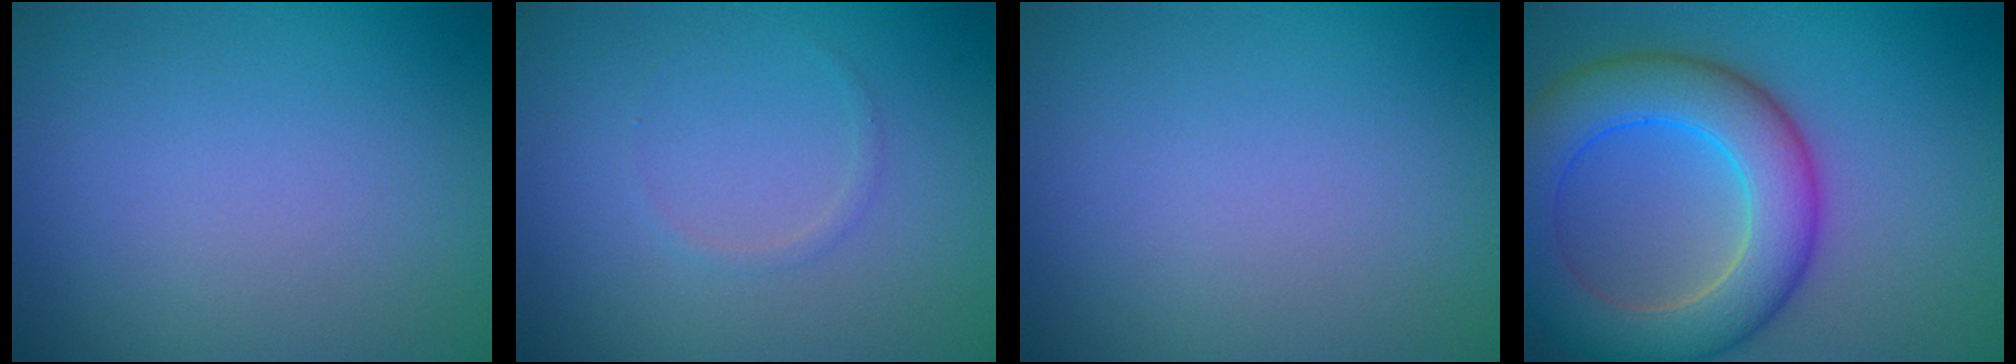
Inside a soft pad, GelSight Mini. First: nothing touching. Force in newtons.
{"total": 0.6, "press": 0.6, "slide": 0.0}
{"total": 0.0}
{"total": 8.7, "press": 8.7, "slide": 0.3}